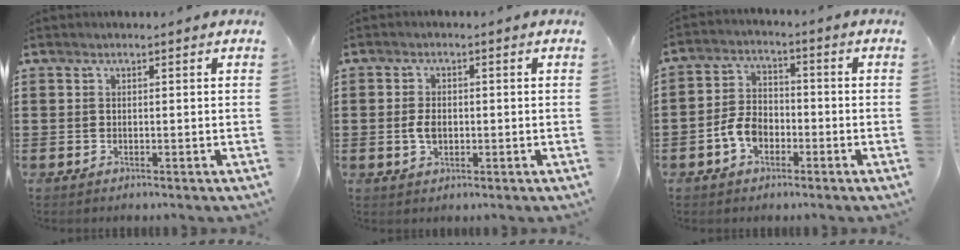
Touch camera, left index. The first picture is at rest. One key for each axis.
{"total": 3.3, "fx": -0.2, "fy": 1.9, "fz": 2.6, "tx": -0.059, "ty": 0.002, "tz": -0.006}
{"total": 5.6, "fx": -2.5, "fy": 3.5, "fz": 3.5, "tx": -0.090, "ty": 0.004, "tz": -0.053}